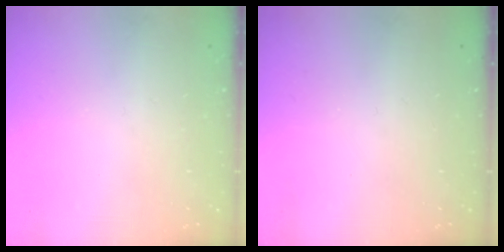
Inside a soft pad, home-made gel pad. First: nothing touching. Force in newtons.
{"total": 0.0}